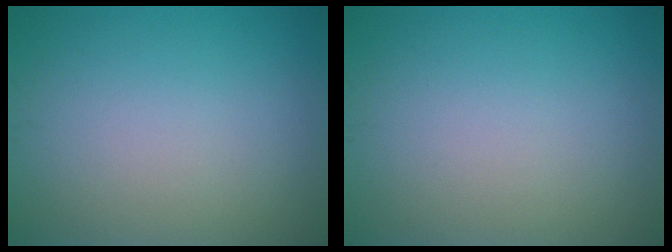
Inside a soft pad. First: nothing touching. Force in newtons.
{"total": 0.0}